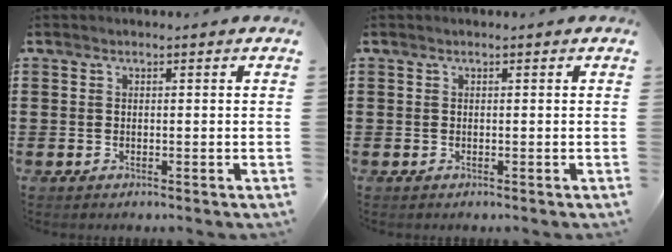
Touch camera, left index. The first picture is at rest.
{"total": 0.0}